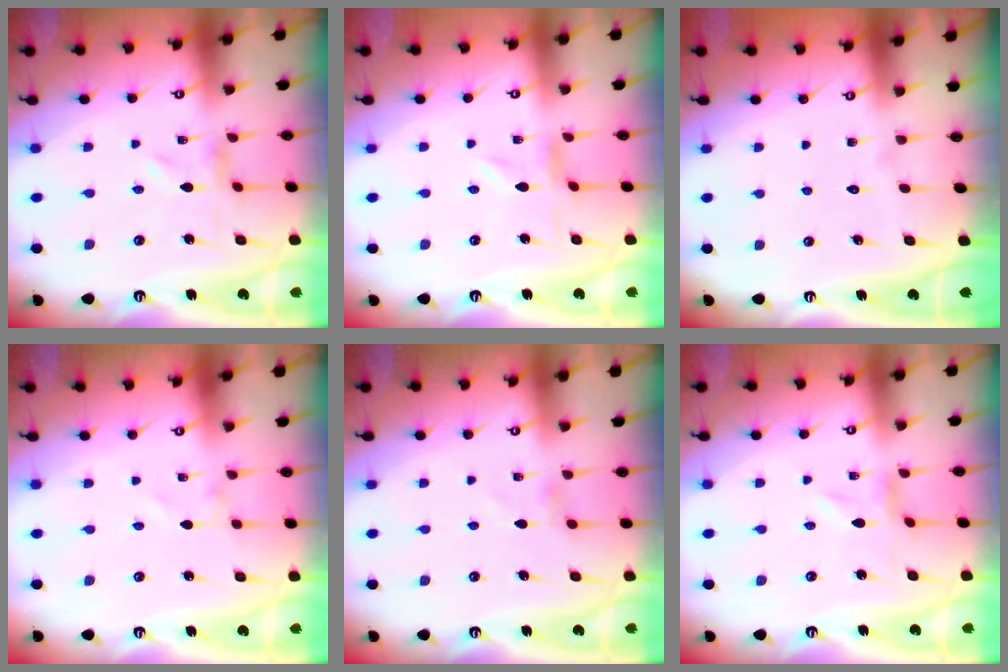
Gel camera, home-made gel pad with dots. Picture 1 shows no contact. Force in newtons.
{"total": 0.0}
{"total": 1.7, "press": 1.7, "slide": 0.1}
{"total": 1.4, "press": 1.4, "slide": 0.0}
{"total": 0.0}
{"total": 0.0}